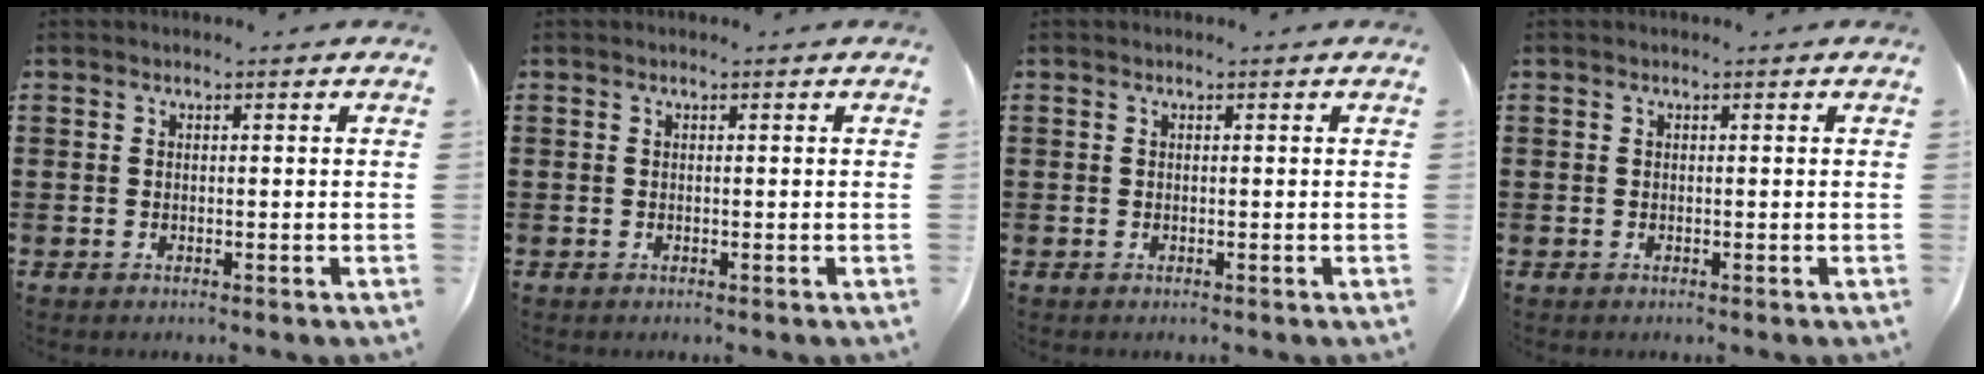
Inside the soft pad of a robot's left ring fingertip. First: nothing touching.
{"total": 0.0}
{"total": 0.0}
{"total": 0.0}